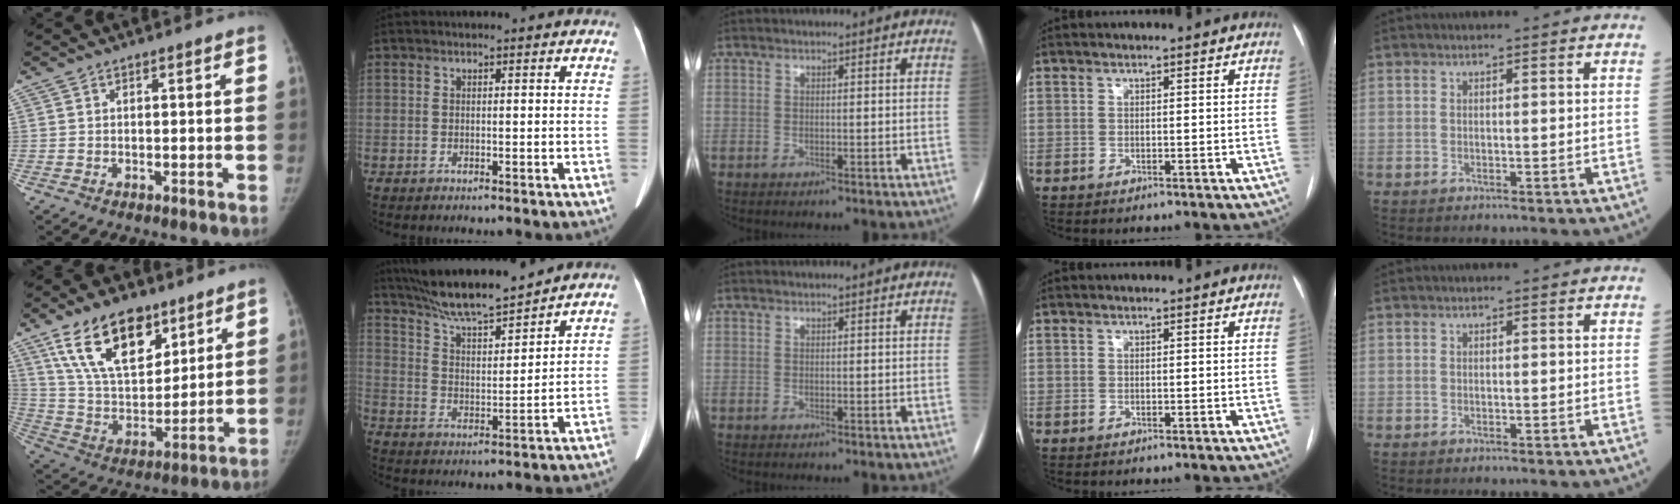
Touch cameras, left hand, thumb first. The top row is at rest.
{"thumb": {"total": 18.6, "force": [11.1, 9.8, 11.4], "torque": [-0.155, -0.049, 0.208]}, "index": {"total": 12.0, "force": [11.0, 0.5, 4.7], "torque": [-0.089, 0.002, 0.194]}}